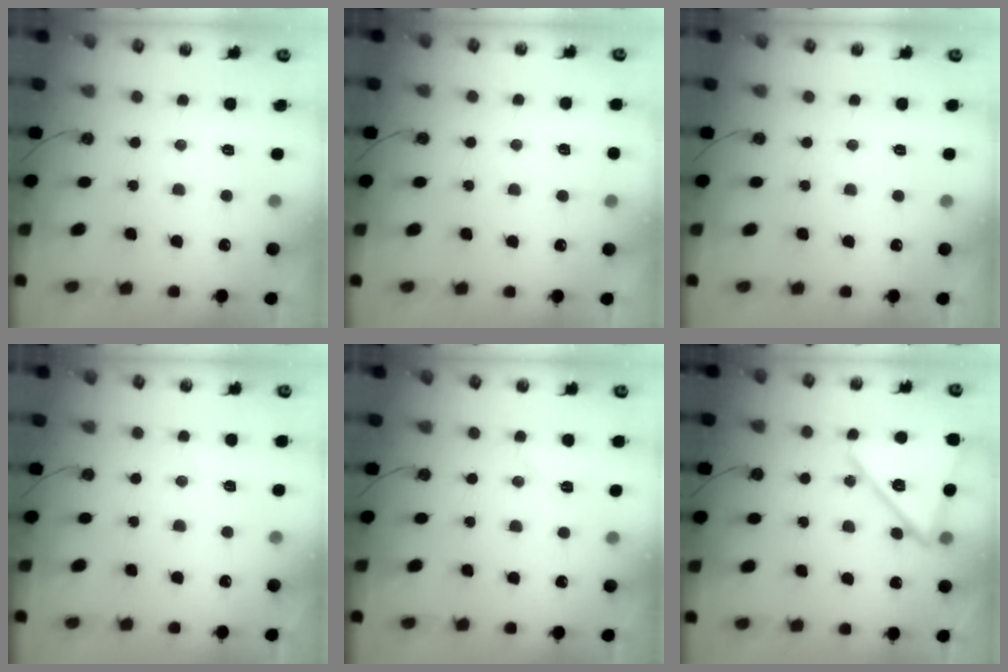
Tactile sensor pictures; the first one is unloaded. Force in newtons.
{"total": 5.5, "press": 2.2, "slide": 5.1}
{"total": 1.7, "press": 0.9, "slide": 1.5}
{"total": 3.0, "press": 3.0, "slide": 0.3}
{"total": 6.0, "press": 5.9, "slide": 1.2}
{"total": 16.5, "press": 16.5, "slide": 1.2}